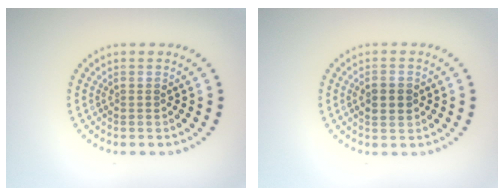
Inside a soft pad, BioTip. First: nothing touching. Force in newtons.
{"total": 2.2, "press": 2.1, "slide": 0.1}